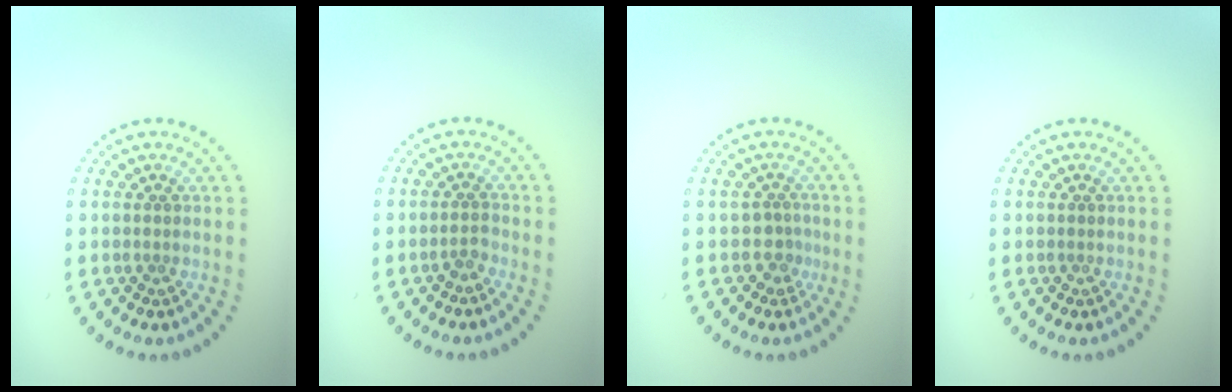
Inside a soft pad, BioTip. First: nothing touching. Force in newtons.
{"total": 1.2, "press": 0.9, "slide": 0.8}
{"total": 1.8, "press": 1.2, "slide": 1.3}
{"total": 0.0}